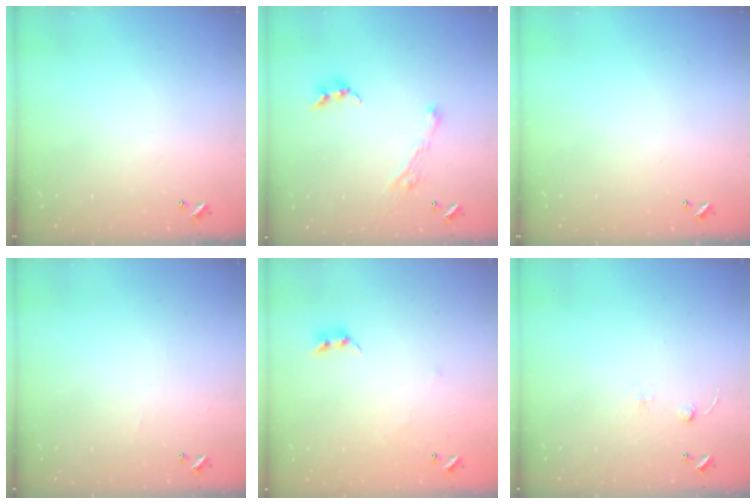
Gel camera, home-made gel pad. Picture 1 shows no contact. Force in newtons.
{"total": 3.6, "press": 3.5, "slide": 0.4}
{"total": 0.0}
{"total": 0.5, "press": 0.3, "slide": 0.4}
{"total": 5.5, "press": 5.5, "slide": 0.7}
{"total": 2.5, "press": 2.4, "slide": 0.8}